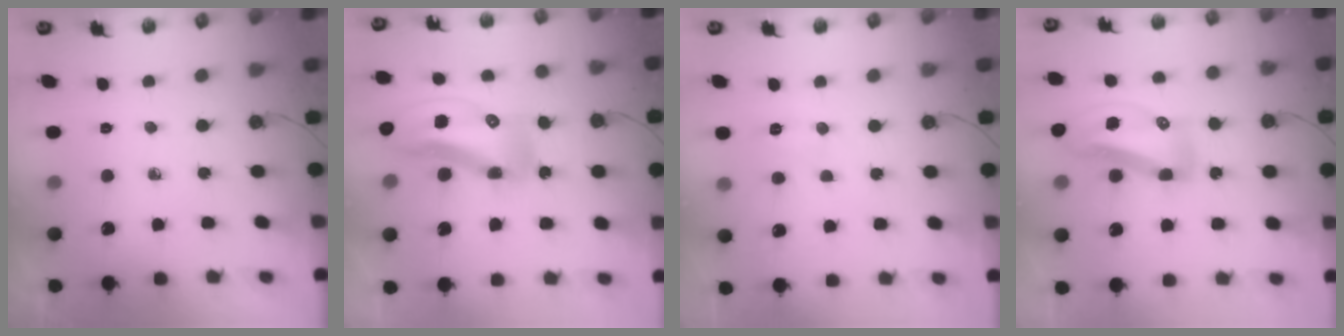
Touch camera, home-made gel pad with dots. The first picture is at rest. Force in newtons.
{"total": 19.9, "press": 19.7, "slide": 2.5}
{"total": 5.8, "press": 5.7, "slide": 0.9}
{"total": 16.9, "press": 16.8, "slide": 2.1}